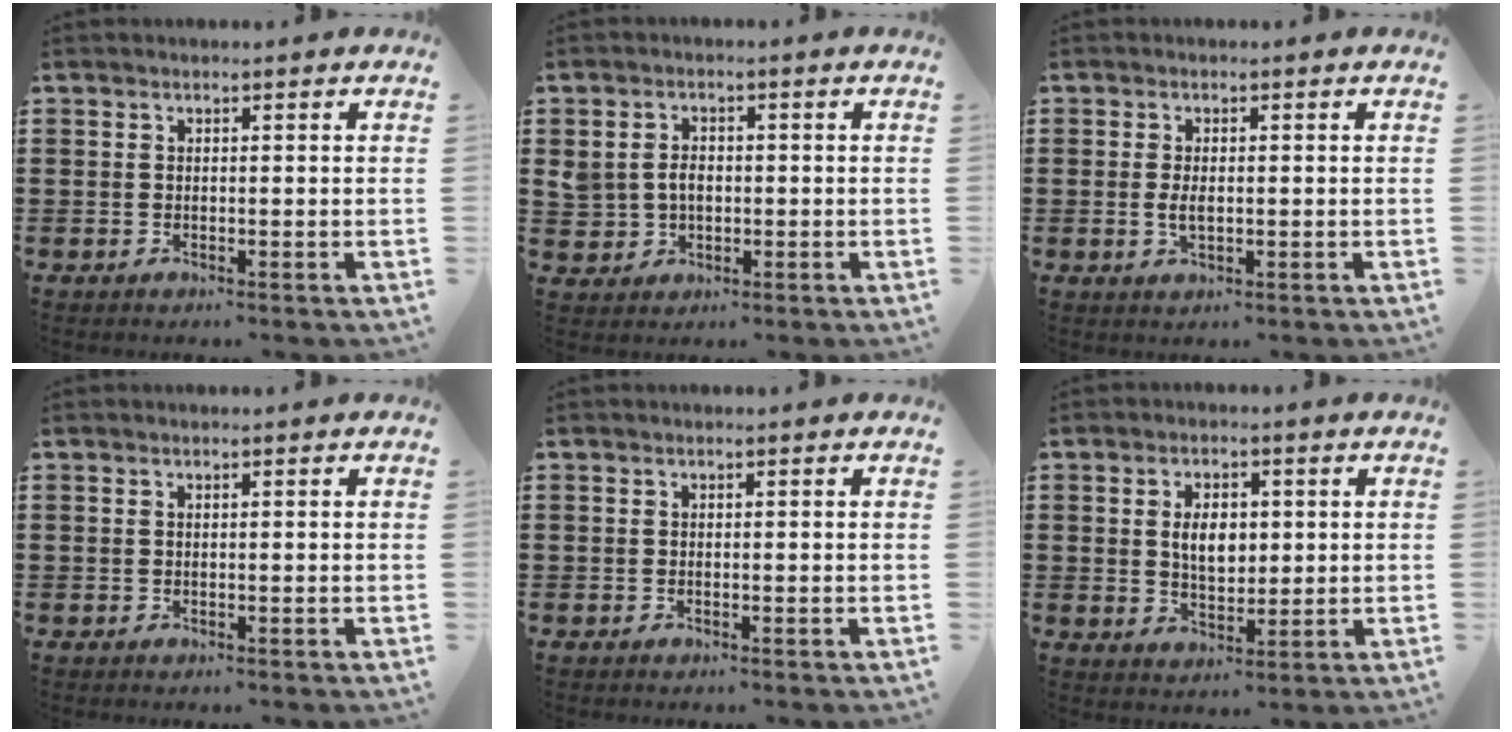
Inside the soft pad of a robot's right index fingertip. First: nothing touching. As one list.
[{"total": 3.5, "force": [0.0, 2.9, 2.0], "torque": [-0.055, 0.008, -0.004]}, {"total": 2.3, "force": [0.0, 1.1, 2.1], "torque": [-0.041, 0.003, -0.001]}, {"total": 0.0}, {"total": 0.0}, {"total": 4.9, "force": [0.6, 2.9, 3.8], "torque": [-0.057, 0.001, 0.003]}]